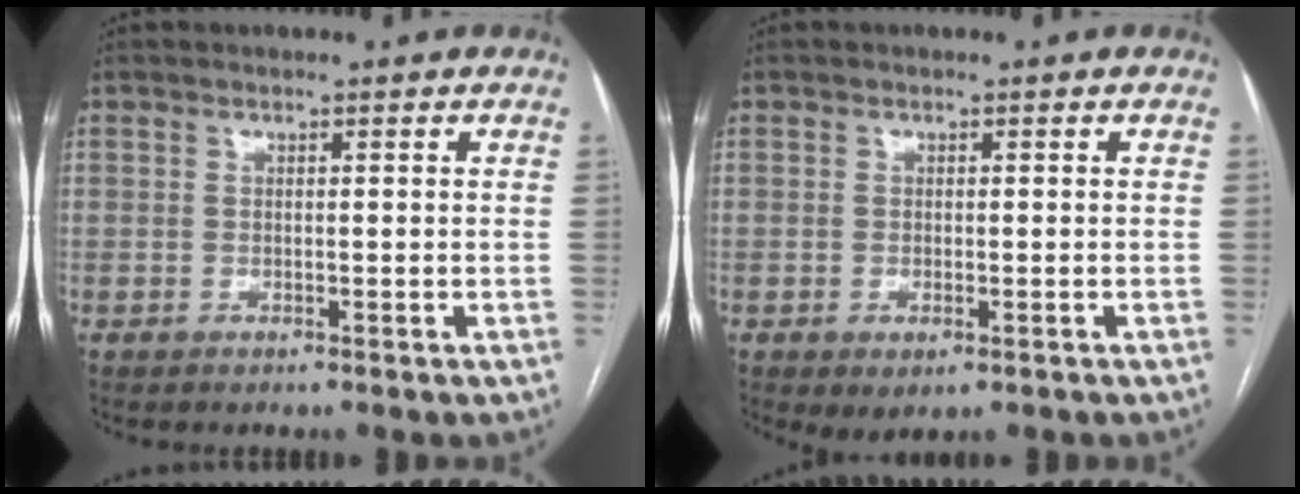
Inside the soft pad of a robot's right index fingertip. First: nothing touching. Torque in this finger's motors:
{"motor_torque": [1.04, -0.82, 0.30, 0.06]}